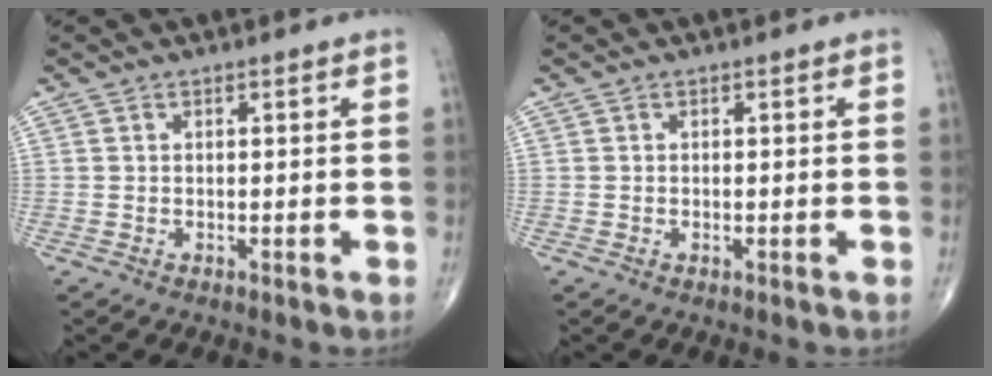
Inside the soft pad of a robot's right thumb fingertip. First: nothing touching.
{"total": 0.0}